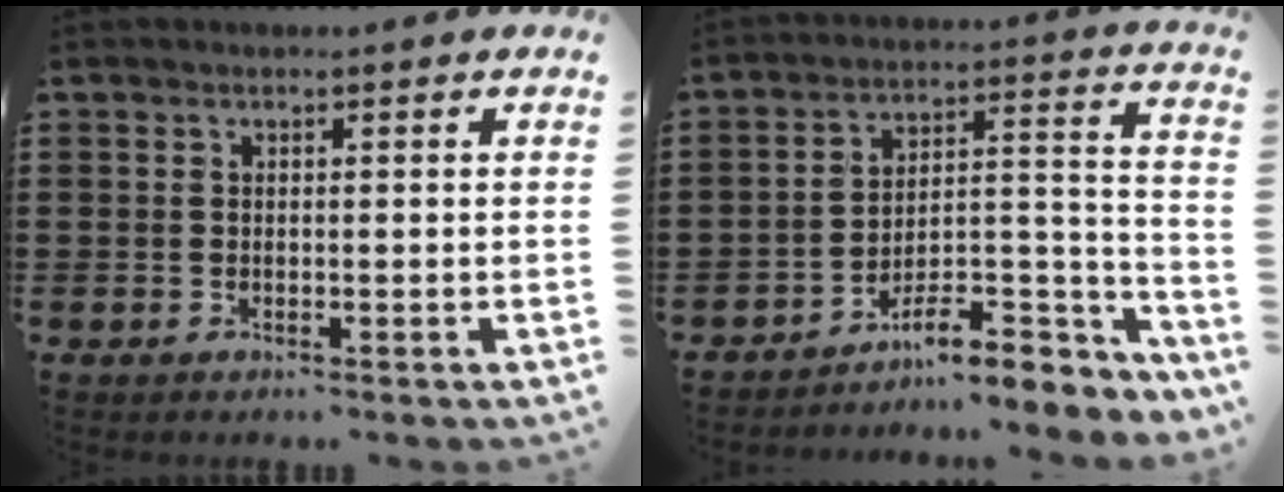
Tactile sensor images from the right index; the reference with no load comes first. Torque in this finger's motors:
{"motor_torque": [0.98, 1.16, -0.08, -0.16]}